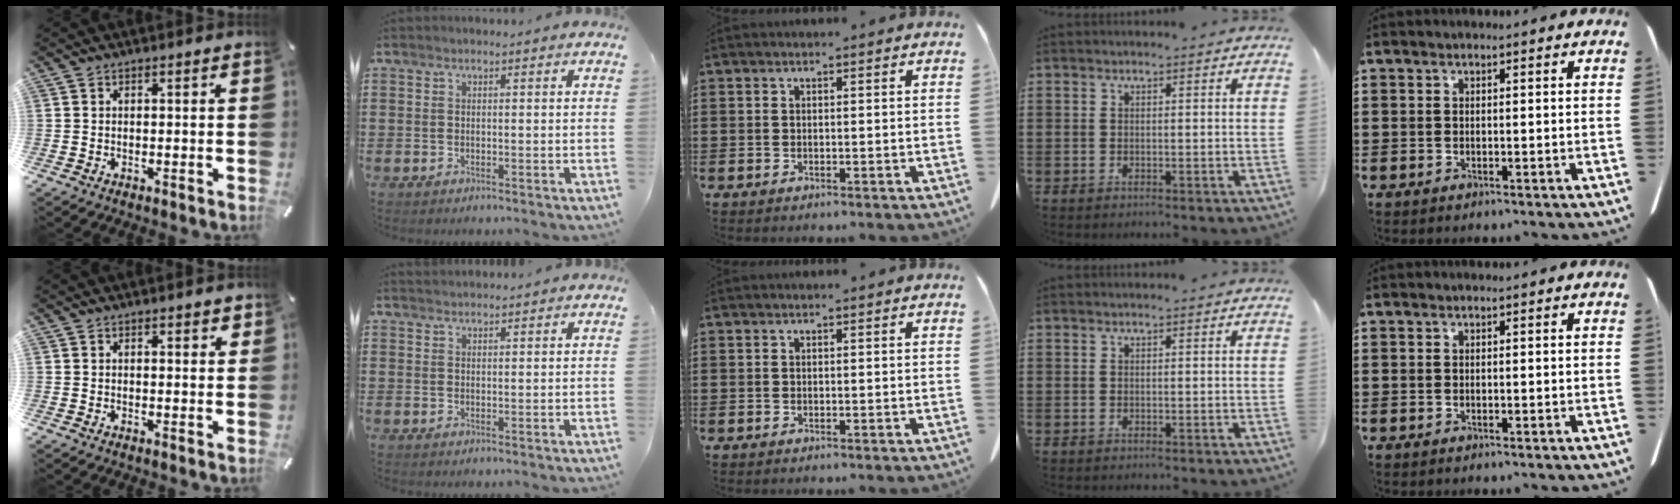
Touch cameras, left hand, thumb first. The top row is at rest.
{"thumb": {"total": 1.0, "force": [0.8, 0.5, 0.4], "torque": [0.001, 0.000, 0.013]}, "index": {"total": 1.2, "force": [1.2, 0.1, 0.0], "torque": [-0.002, 0.000, 0.024]}}